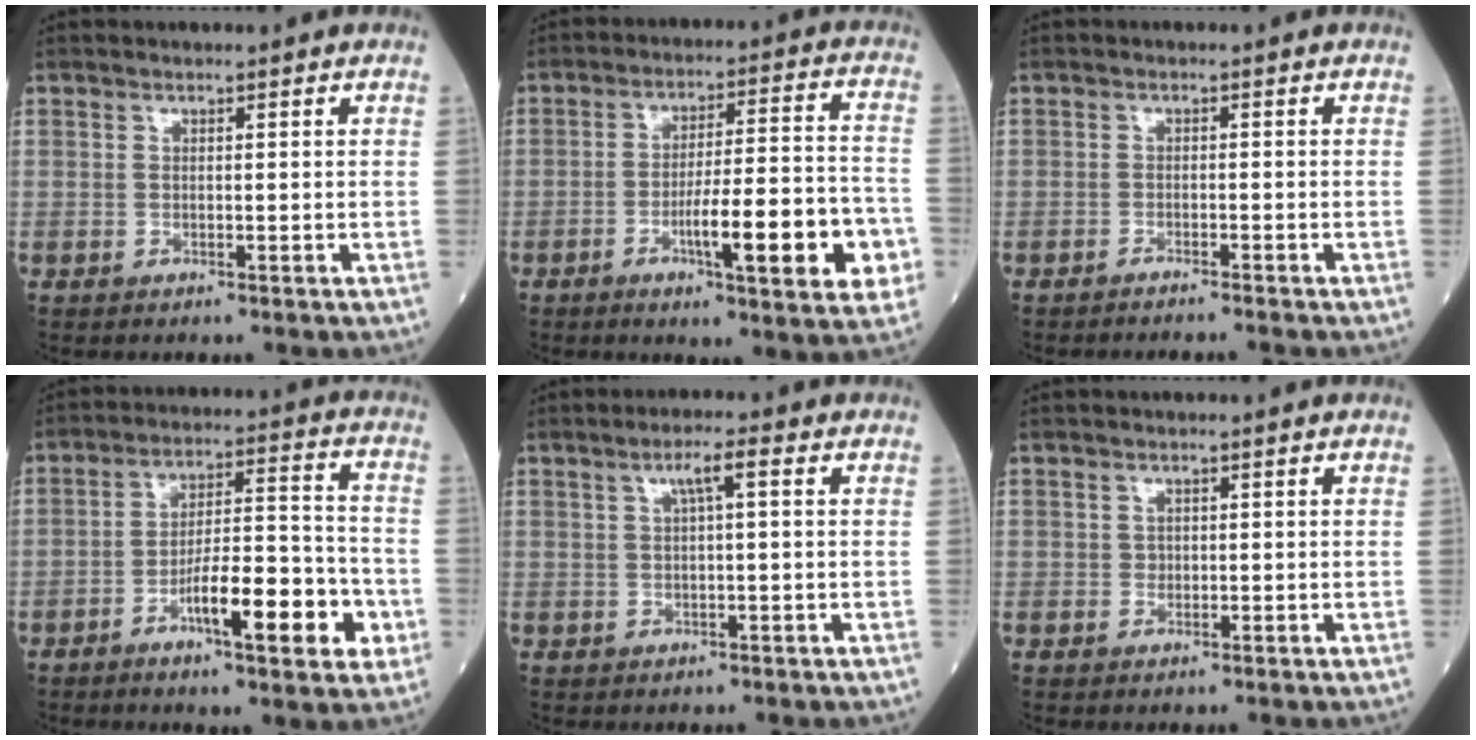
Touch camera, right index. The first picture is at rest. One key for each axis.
{"total": 15.1, "fx": -5.1, "fy": 2.0, "fz": 14.0, "tx": -0.204, "ty": 0.003, "tz": -0.072}
{"total": 3.1, "fx": -2.9, "fy": -0.4, "fz": 0.9, "tx": -0.008, "ty": 0.000, "tz": -0.038}
{"total": 13.1, "fx": -5.3, "fy": 2.7, "fz": 11.7, "tx": -0.185, "ty": 0.013, "tz": -0.083}
{"total": 3.2, "fx": 1.1, "fy": 0.2, "fz": 3.0, "tx": -0.054, "ty": 0.011, "tz": 0.019}
{"total": 0.6, "fx": 0.0, "fy": 0.6, "fz": 0.2, "tx": 0.000, "ty": 0.002, "tz": -0.001}